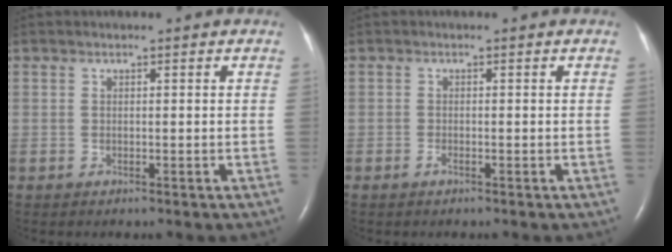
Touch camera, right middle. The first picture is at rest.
{"total": 0.5, "force": [-0.3, 0.1, 0.4], "torque": [-0.006, 0.000, -0.004]}